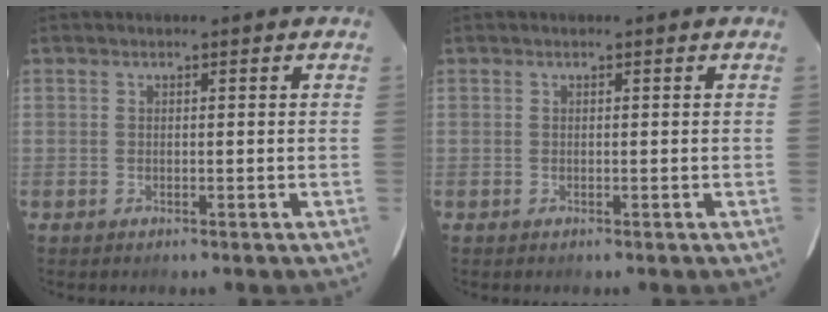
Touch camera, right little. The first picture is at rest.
{"total": 0.0}